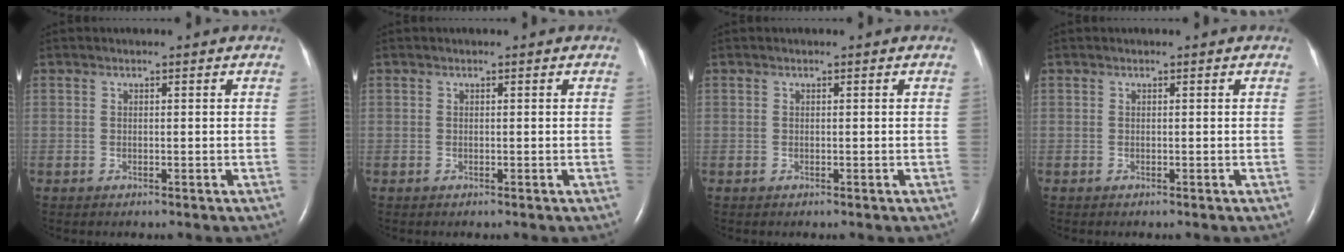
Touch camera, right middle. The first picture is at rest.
{"total": 0.0}
{"total": 0.0}
{"total": 0.0}